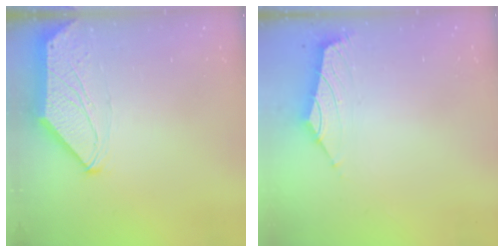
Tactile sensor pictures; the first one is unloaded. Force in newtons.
{"total": 1.7, "press": 1.6, "slide": 0.6}